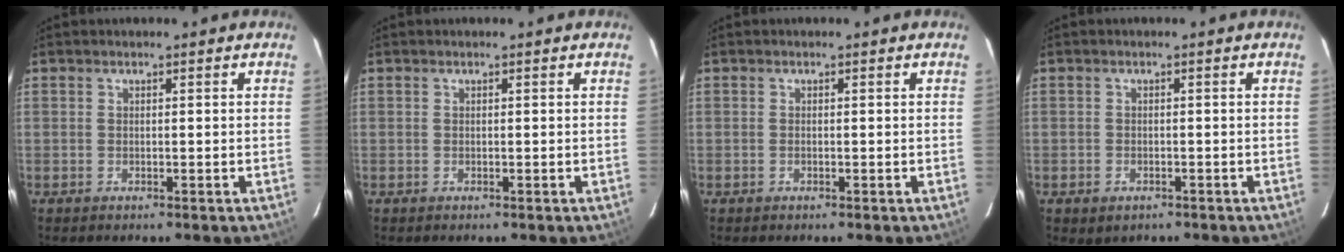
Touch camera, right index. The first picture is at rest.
{"total": 0.0}
{"total": 0.0}
{"total": 2.5, "force": [-1.2, 2.0, 1.0], "torque": [-0.022, -0.003, -0.012]}